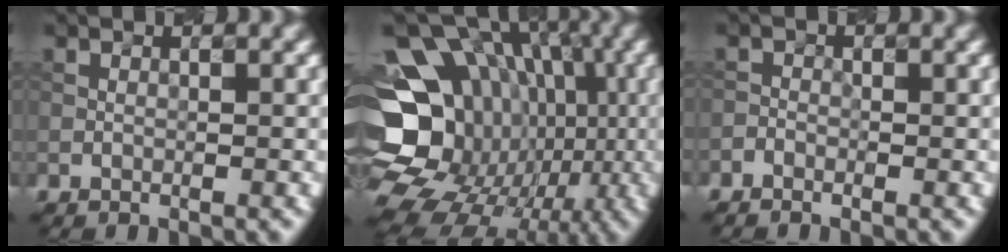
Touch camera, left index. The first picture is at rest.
{"total": 20.1, "force": [-3.6, 17.2, 9.8], "torque": [-0.153, 0.018, -0.078]}
{"total": 0.9, "force": [-0.8, 0.4, 0.2], "torque": [-0.001, 0.001, -0.020]}